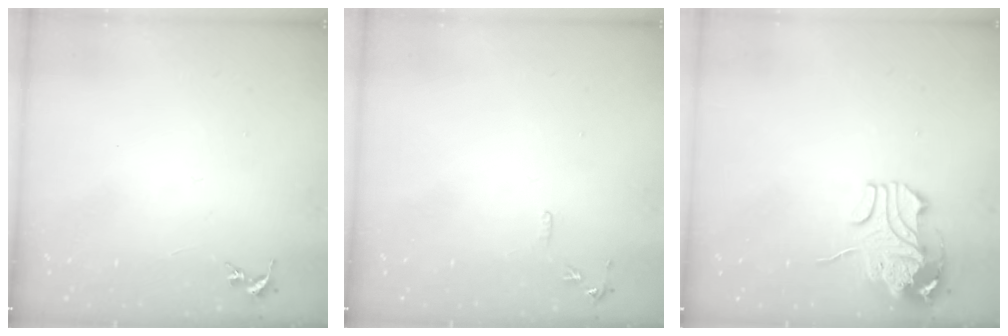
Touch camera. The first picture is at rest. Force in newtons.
{"total": 6.1, "press": 6.0, "slide": 0.7}
{"total": 11.1, "press": 11.0, "slide": 1.4}